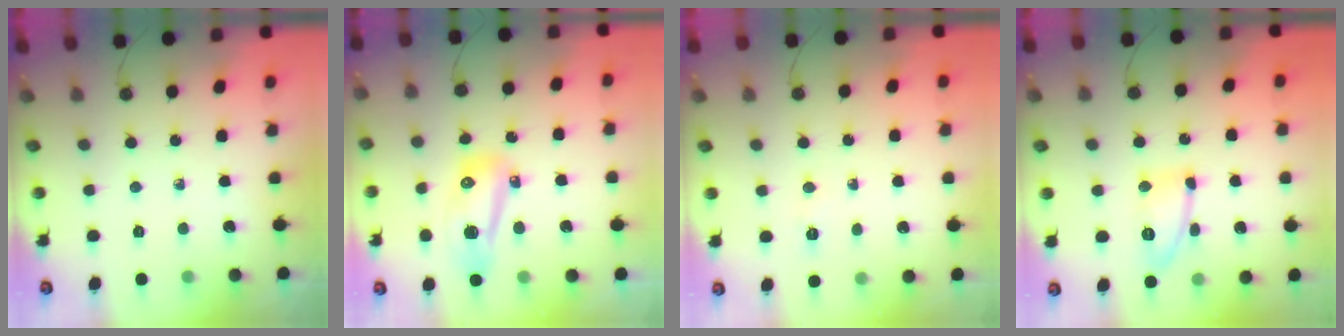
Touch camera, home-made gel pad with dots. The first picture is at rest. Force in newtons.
{"total": 11.4, "press": 11.2, "slide": 1.9}
{"total": 4.3, "press": 3.7, "slide": 2.3}
{"total": 12.5, "press": 12.5, "slide": 1.0}